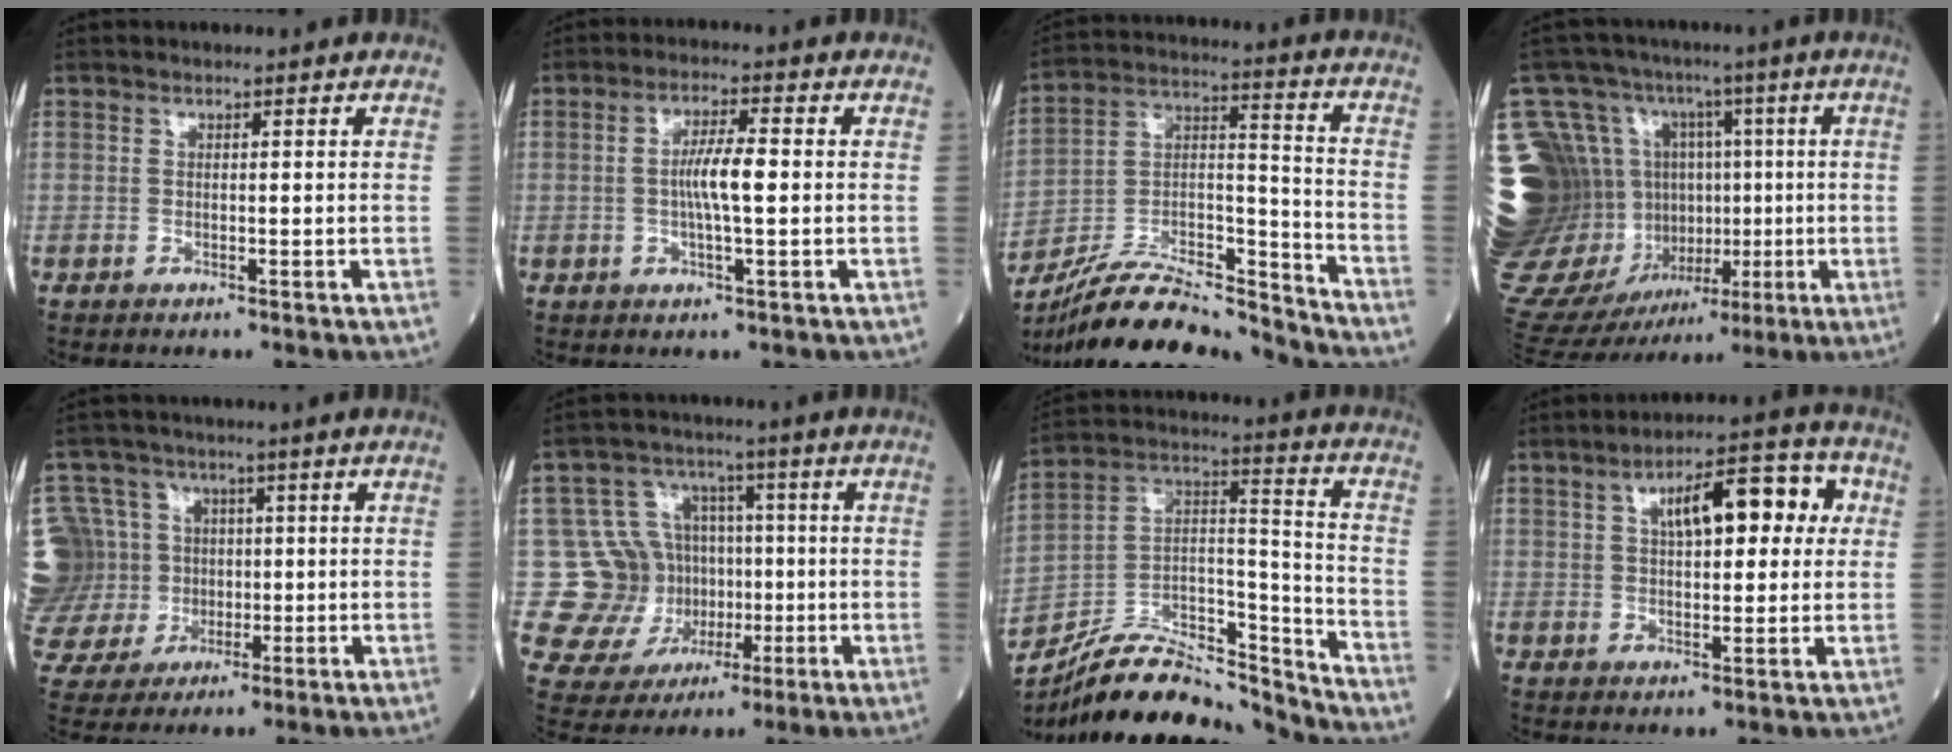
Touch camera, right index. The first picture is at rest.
{"total": 5.3, "force": [-0.2, 0.5, 5.3], "torque": [-0.101, 0.003, -0.006]}
{"total": 19.0, "force": [-18.1, 1.8, 5.8], "torque": [-0.114, 0.021, -0.314]}
{"total": 31.9, "force": [0.3, 25.1, 19.8], "torque": [-0.472, 0.071, 0.036]}
{"total": 16.9, "force": [0.8, 15.4, 7.0], "torque": [-0.217, 0.044, 0.042]}
{"total": 12.6, "force": [-0.7, 11.4, 5.3], "torque": [-0.100, 0.039, 0.015]}
{"total": 18.2, "force": [-17.1, 3.3, 5.3], "torque": [-0.089, 0.046, -0.293]}
{"total": 10.6, "force": [3.0, 4.0, 9.4], "torque": [-0.134, 0.034, 0.043]}